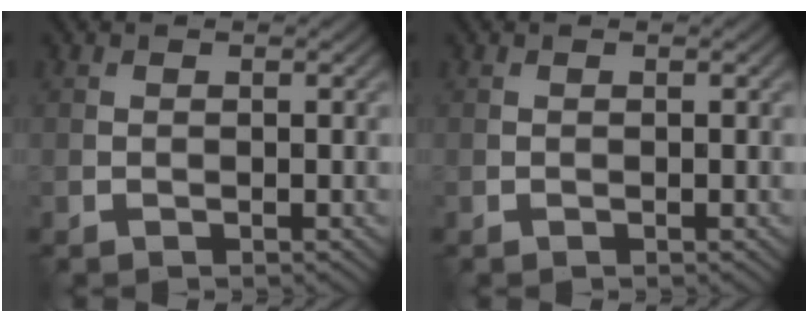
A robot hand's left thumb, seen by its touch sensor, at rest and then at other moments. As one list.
[{"total": 0.0}]